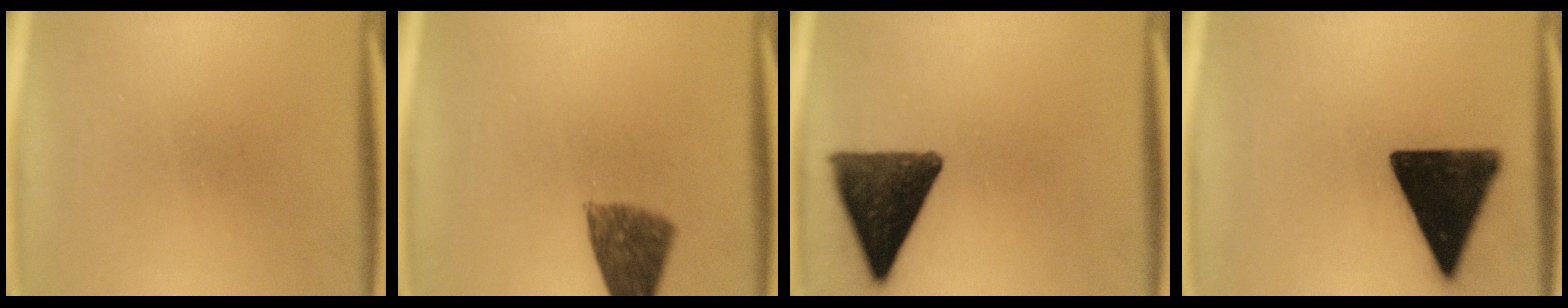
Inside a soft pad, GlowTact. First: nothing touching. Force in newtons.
{"total": 8.3}
{"total": 13.0}
{"total": 17.4}